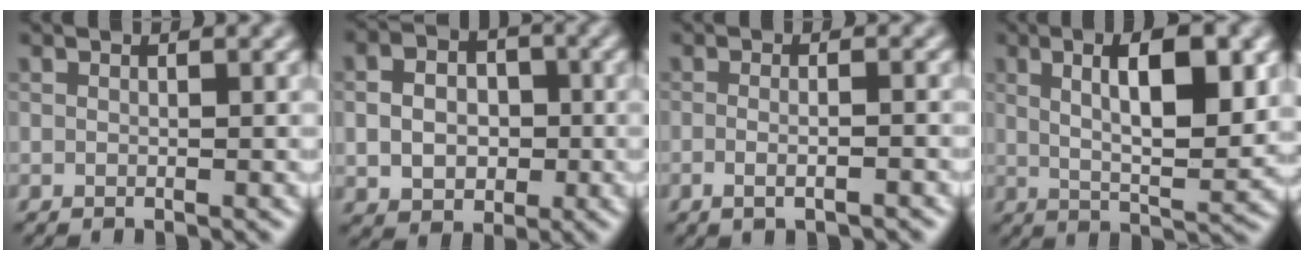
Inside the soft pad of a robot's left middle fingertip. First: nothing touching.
{"total": 4.3, "force": [-0.7, 3.3, 2.6], "torque": [-0.052, 0.001, -0.009]}
{"total": 2.1, "force": [-0.9, 0.6, 1.8], "torque": [-0.026, -0.006, -0.019]}
{"total": 8.0, "force": [1.6, 2.4, 7.5], "torque": [-0.116, 0.002, 0.032]}